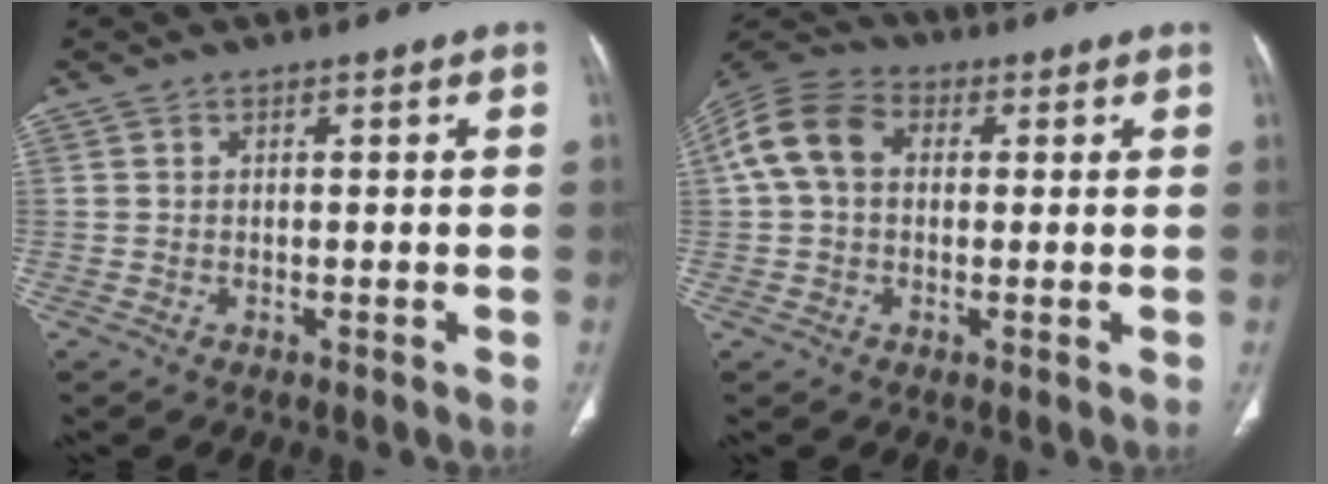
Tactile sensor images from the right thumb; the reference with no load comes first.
{"total": 10.3, "force": [1.5, 7.5, 6.8], "torque": [-0.137, 0.032, 0.018]}